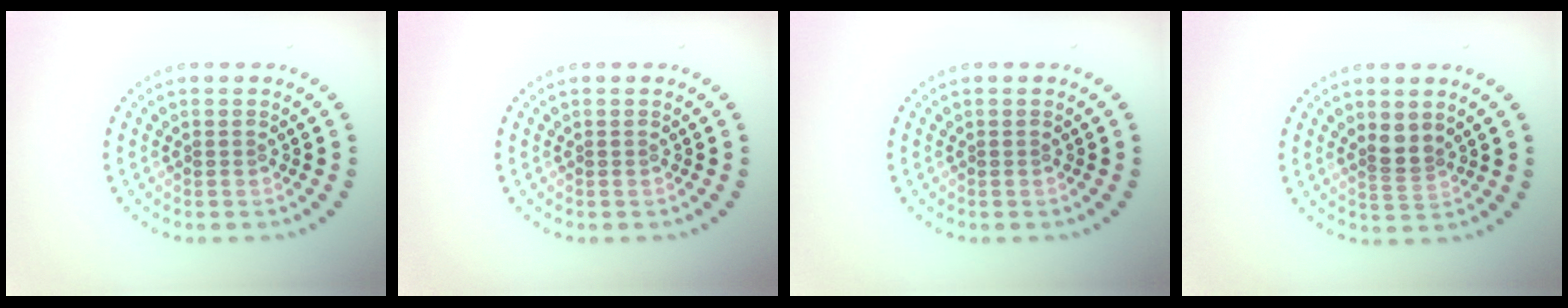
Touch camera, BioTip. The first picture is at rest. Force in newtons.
{"total": 0.0}
{"total": 0.0}
{"total": 2.1, "press": 1.7, "slide": 1.3}